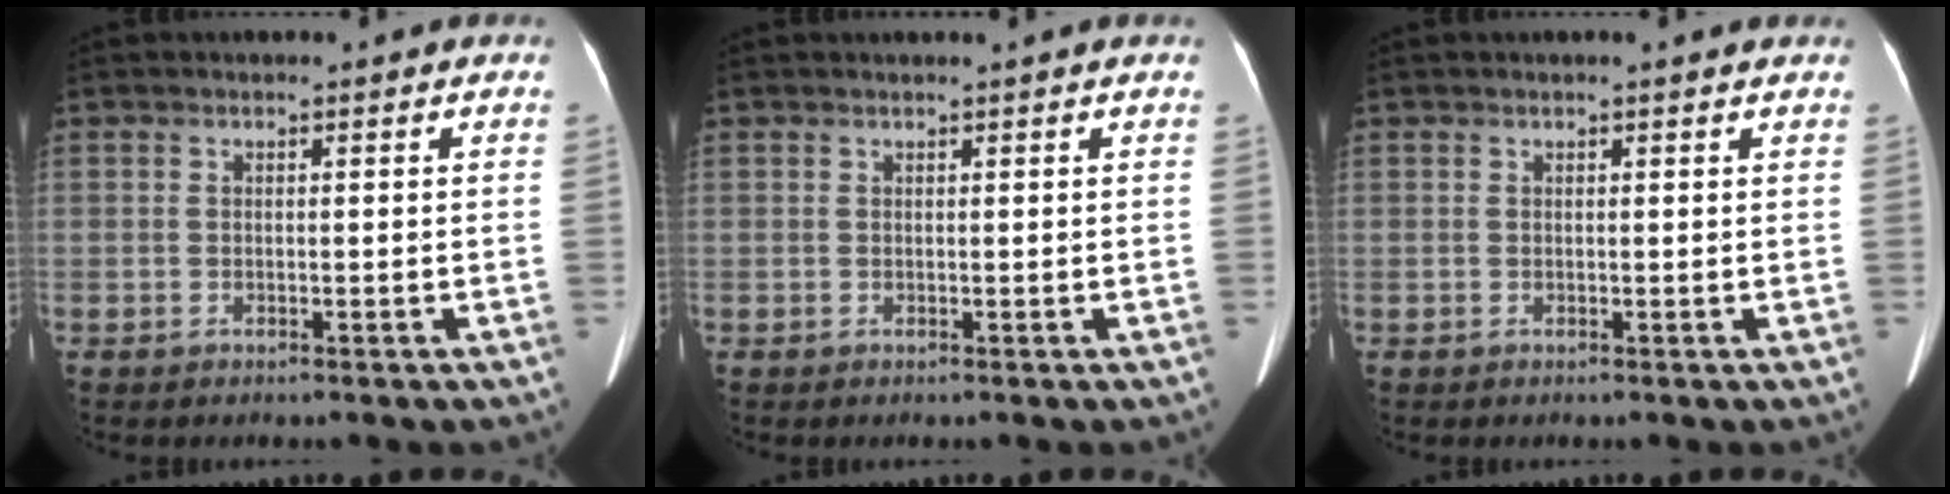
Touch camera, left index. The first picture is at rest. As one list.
[{"total": 1.0, "force": [0.9, -0.2, 0.4], "torque": [-0.010, 0.009, 0.020]}, {"total": 1.9, "force": [1.7, 0.1, 0.9], "torque": [-0.012, 0.012, 0.015]}]